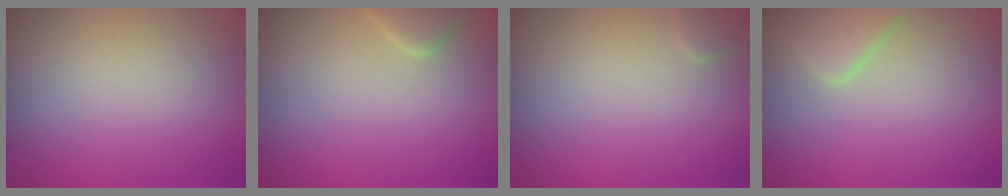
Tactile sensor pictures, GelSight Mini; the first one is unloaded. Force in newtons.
{"total": 1.8, "press": 1.8, "slide": 0.2}
{"total": 1.0, "press": 1.0, "slide": 0.1}
{"total": 2.3, "press": 2.3, "slide": 0.1}